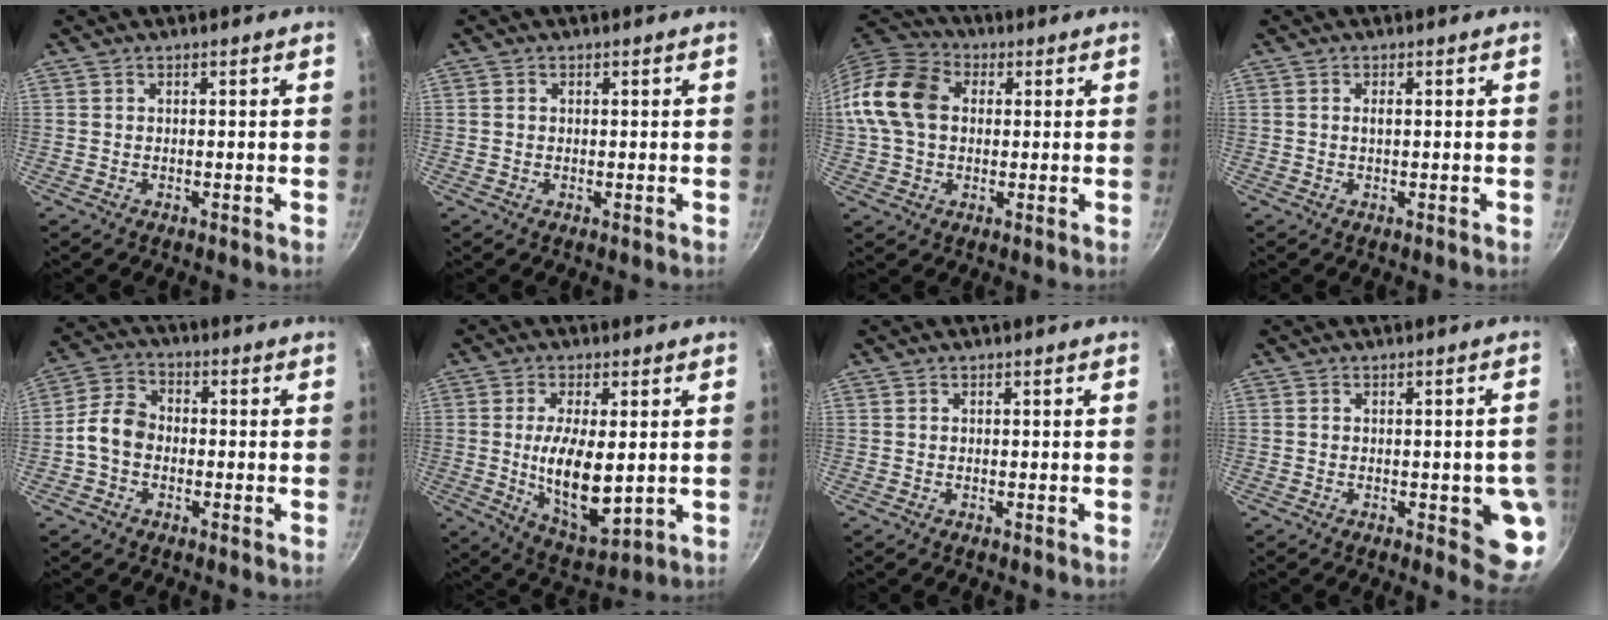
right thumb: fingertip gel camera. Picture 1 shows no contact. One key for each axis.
{"total": 0.9, "fx": 0.2, "fy": 0.8, "fz": 0.4, "tx": -0.007, "ty": 0.004, "tz": 0.002}
{"total": 13.5, "fx": 1.6, "fy": 10.0, "fz": 9.0, "tx": -0.155, "ty": 0.023, "tz": 0.014}
{"total": 1.0, "fx": 0.1, "fy": 0.4, "fz": 0.9, "tx": -0.017, "ty": 0.001, "tz": 0.002}
{"total": 7.1, "fx": -1.3, "fy": 5.4, "fz": 4.4, "tx": -0.066, "ty": 0.027, "tz": -0.043}
{"total": 12.9, "fx": 0.2, "fy": 5.2, "fz": 11.8, "tx": -0.206, "ty": -0.019, "tz": 0.014}
{"total": 0.0}
{"total": 8.3, "fx": -1.7, "fy": 3.1, "fz": 7.5, "tx": -0.055, "ty": 0.003, "tz": -0.018}